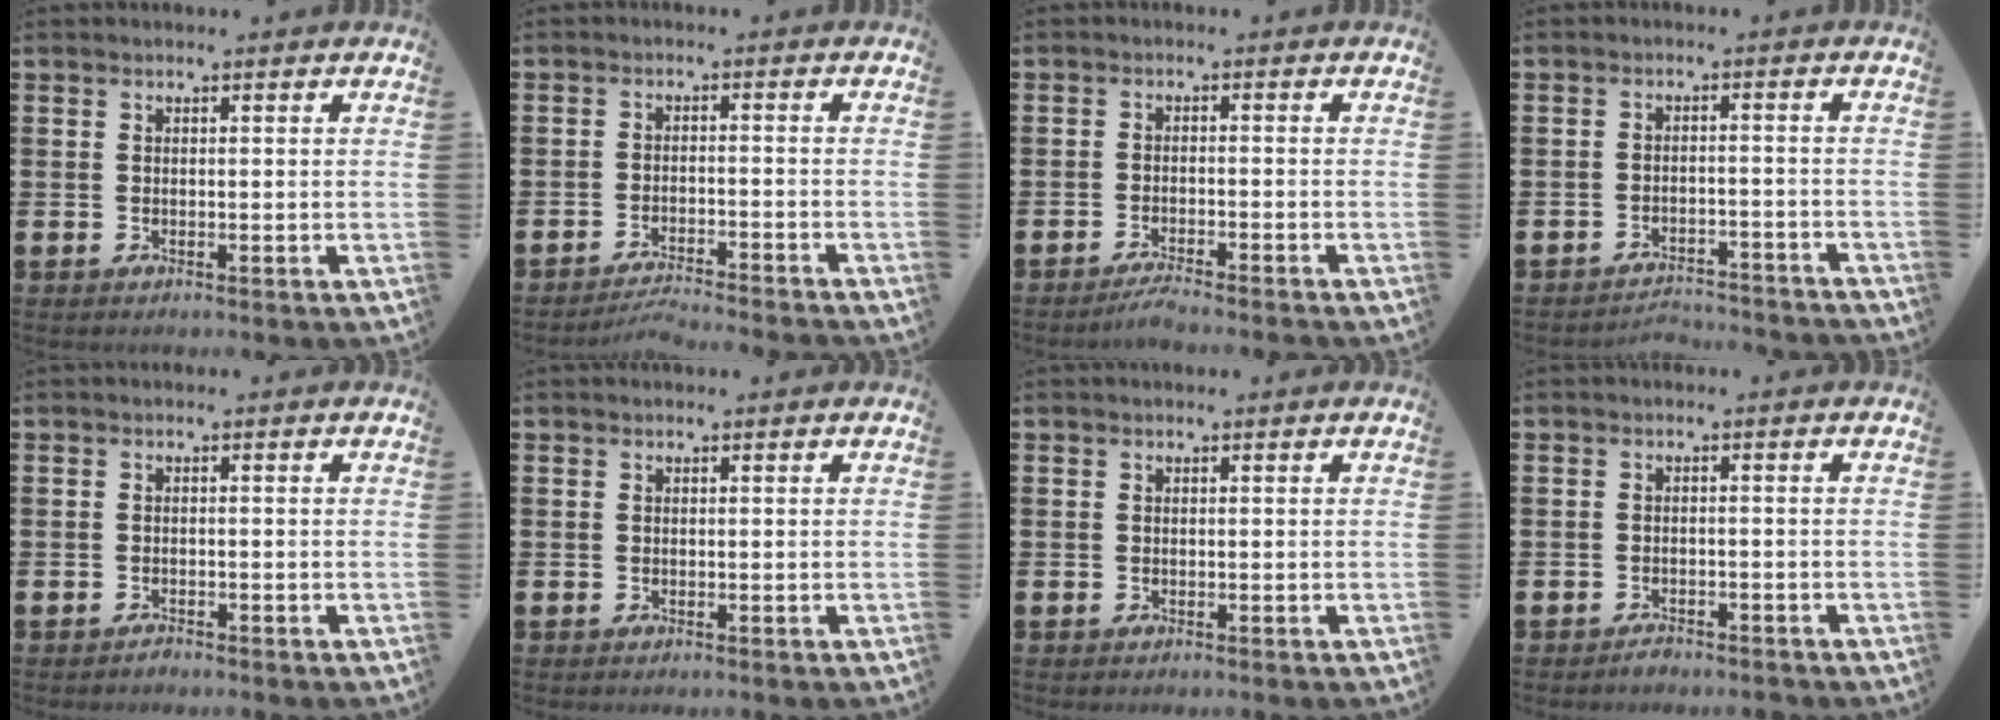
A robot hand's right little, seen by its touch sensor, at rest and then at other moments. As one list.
[{"total": 2.7, "force": [-2.6, -0.3, 0.5], "torque": [-0.010, 0.002, -0.055]}, {"total": 2.1, "force": [-1.8, -0.1, 0.9], "torque": [-0.015, 0.005, -0.036]}, {"total": 2.8, "force": [-2.8, 0.0, -0.1], "torque": [-0.005, 0.004, -0.060]}, {"total": 0.6, "force": [-0.6, 0.1, 0.1], "torque": [-0.004, -0.002, -0.011]}, {"total": 0.0}, {"total": 0.0}, {"total": 1.1, "force": [-1.1, 0.3, 0.1], "torque": [-0.006, 0.000, -0.022]}]